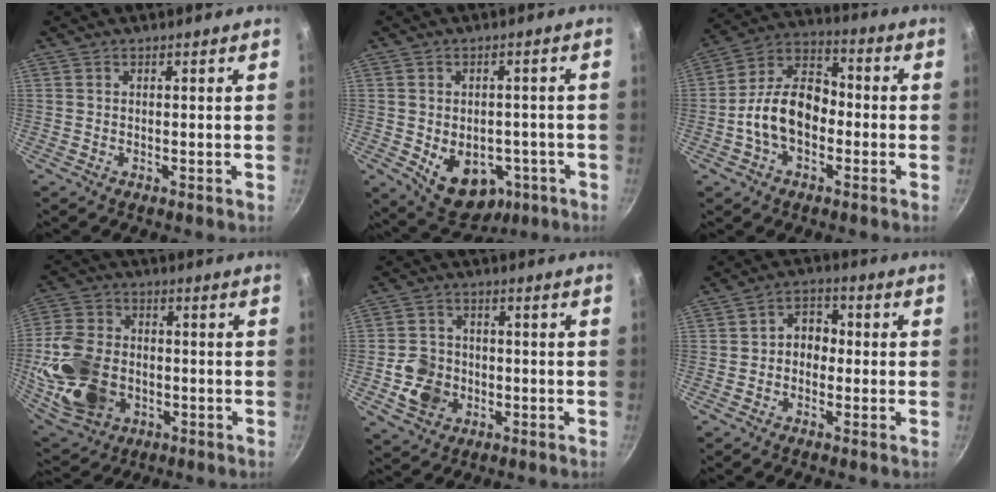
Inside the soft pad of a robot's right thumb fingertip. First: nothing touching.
{"total": 12.0, "force": [-3.6, 8.7, 7.5], "torque": [-0.074, 0.008, -0.029]}
{"total": 13.3, "force": [-2.7, 8.9, 9.6], "torque": [-0.133, 0.046, -0.066]}
{"total": 18.2, "force": [-3.0, 13.5, 11.9], "torque": [-0.233, 0.014, -0.048]}
{"total": 8.3, "force": [-2.1, 7.1, 3.8], "torque": [-0.046, 0.022, -0.040]}
{"total": 5.5, "force": [-0.6, 4.4, 3.2], "torque": [-0.010, 0.019, -0.022]}